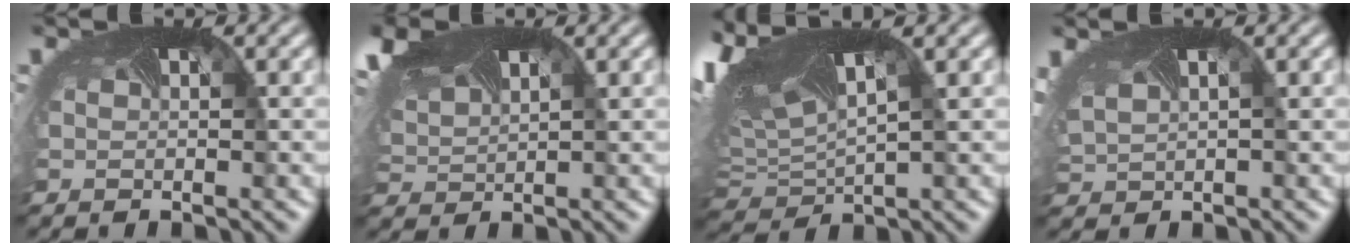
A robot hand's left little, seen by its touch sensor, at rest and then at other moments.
{"total": 5.8, "force": [3.7, 2.9, 3.3], "torque": [-0.101, 0.014, 0.072]}
{"total": 11.8, "force": [3.9, 5.6, 9.6], "torque": [-0.205, 0.020, 0.076]}
{"total": 5.3, "force": [1.7, 3.2, 3.9], "torque": [-0.114, 0.017, 0.044]}